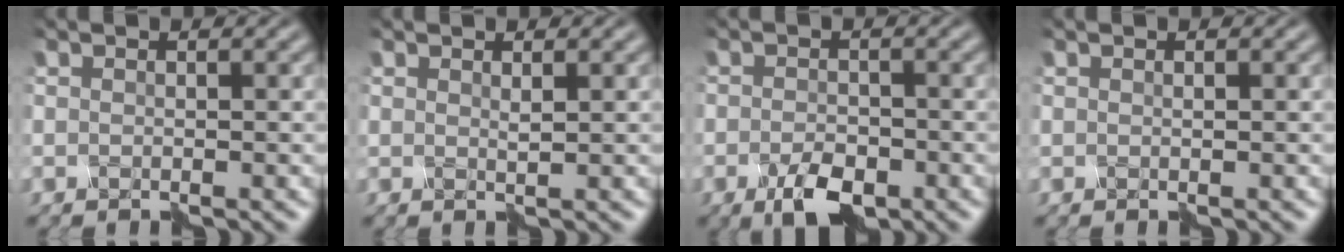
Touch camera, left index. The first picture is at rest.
{"total": 0.6, "force": [0.5, -0.3, -0.1], "torque": [-0.004, 0.000, 0.009]}
{"total": 3.0, "force": [-1.9, 1.4, 1.9], "torque": [-0.048, 0.001, -0.037]}
{"total": 0.0}